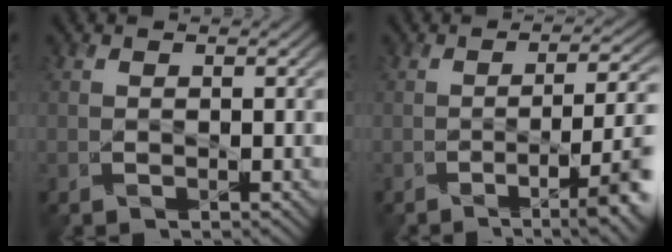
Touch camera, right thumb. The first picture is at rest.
{"total": 8.4, "force": [-2.6, 2.2, 7.7], "torque": [-0.110, -0.005, -0.037]}